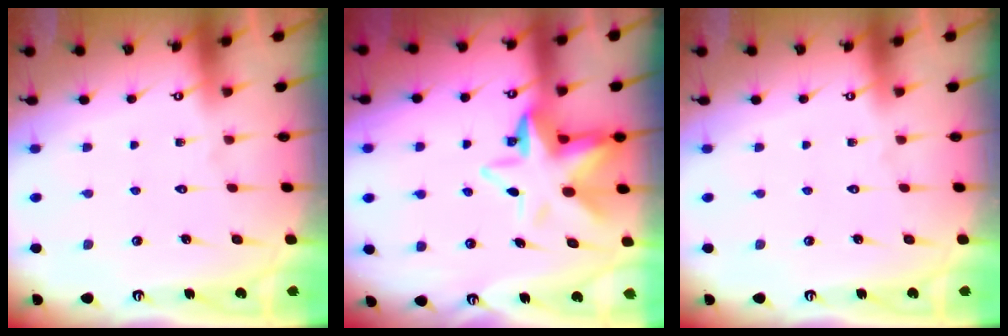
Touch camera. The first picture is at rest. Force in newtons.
{"total": 9.6, "press": 9.5, "slide": 1.5}
{"total": 0.0}